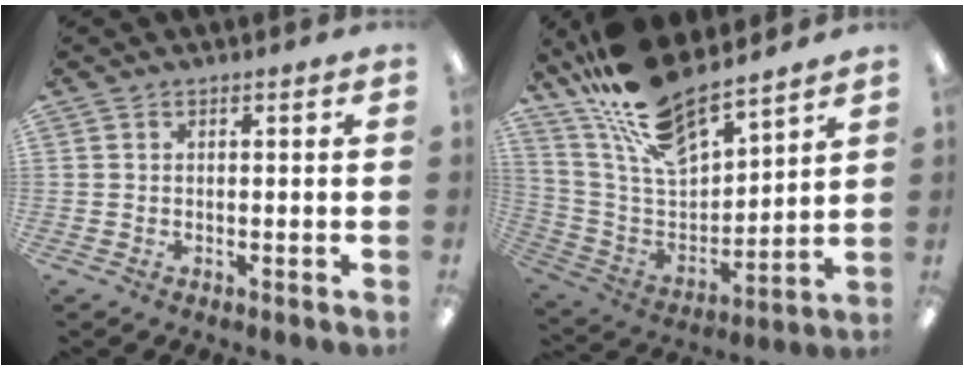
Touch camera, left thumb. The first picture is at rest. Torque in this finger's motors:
{"motor_torque": [1.36, -0.03, 1.55, -1.22, 0.42]}